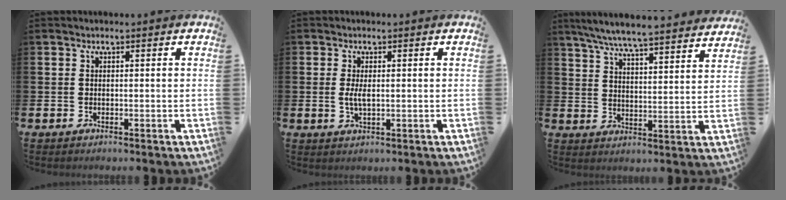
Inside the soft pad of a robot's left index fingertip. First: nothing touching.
{"total": 2.4, "force": [0.2, 0.9, 2.2], "torque": [-0.038, 0.001, 0.001]}
{"total": 7.1, "force": [6.8, 0.1, 2.2], "torque": [-0.067, -0.045, 0.119]}